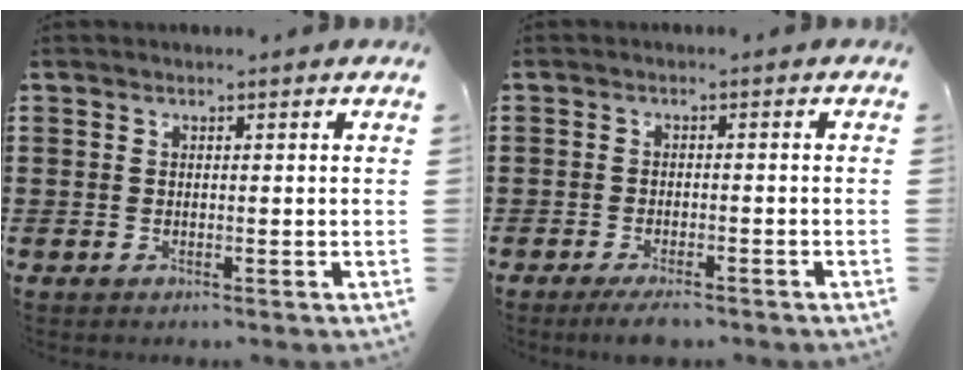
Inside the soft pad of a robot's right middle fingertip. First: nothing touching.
{"total": 2.2, "force": [-2.0, 0.3, 1.0], "torque": [-0.025, -0.003, -0.039]}